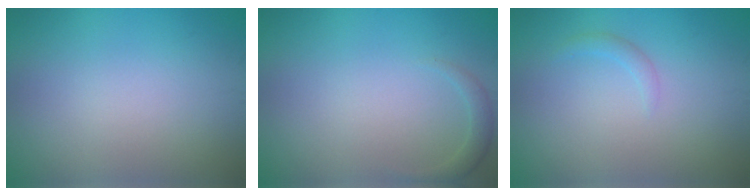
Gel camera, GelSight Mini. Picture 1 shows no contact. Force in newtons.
{"total": 1.2, "press": 1.1, "slide": 0.1}
{"total": 0.9, "press": 0.8, "slide": 0.1}